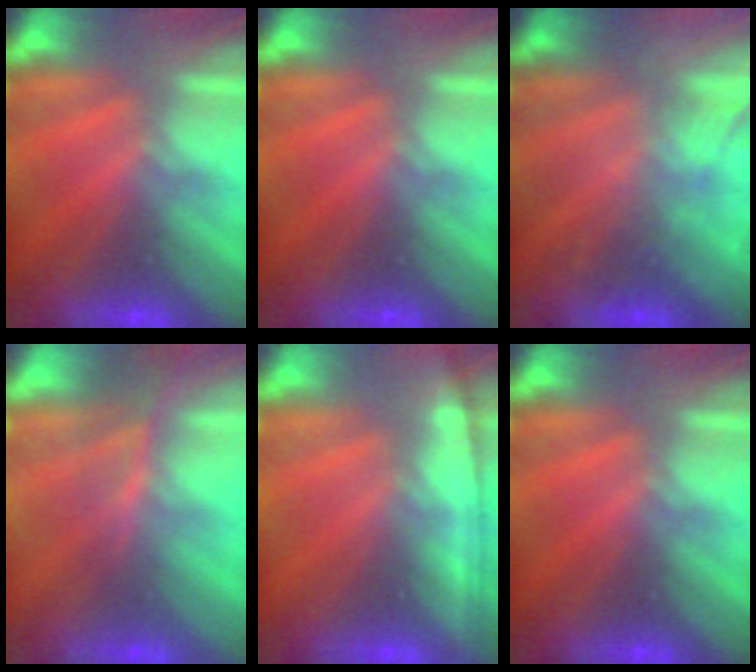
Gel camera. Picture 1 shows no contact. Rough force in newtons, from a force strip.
{"total": 0.0}
{"total": 2.2}
{"total": 4.5}
{"total": 1.3}
{"total": 0.0}